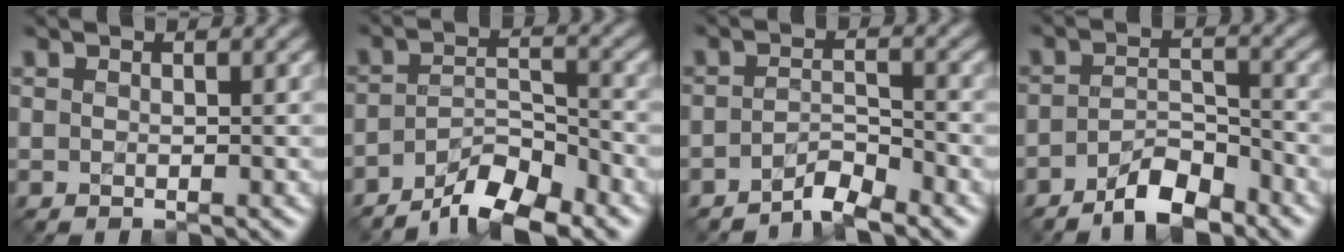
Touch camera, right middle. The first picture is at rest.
{"total": 6.0, "force": [-4.6, 1.7, 3.4], "torque": [-0.056, 0.002, -0.082]}
{"total": 2.7, "force": [-2.3, 0.5, 1.3], "torque": [-0.021, 0.008, -0.046]}
{"total": 4.4, "force": [-3.3, 1.4, 2.5], "torque": [-0.042, 0.005, -0.062]}